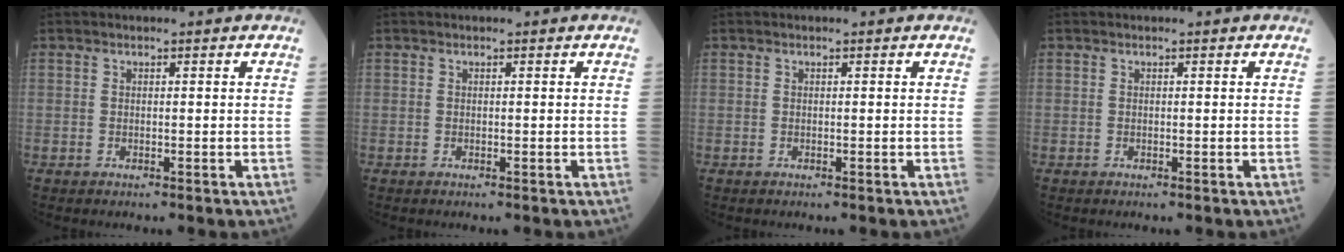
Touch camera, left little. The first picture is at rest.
{"total": 0.0}
{"total": 0.0}
{"total": 0.0}